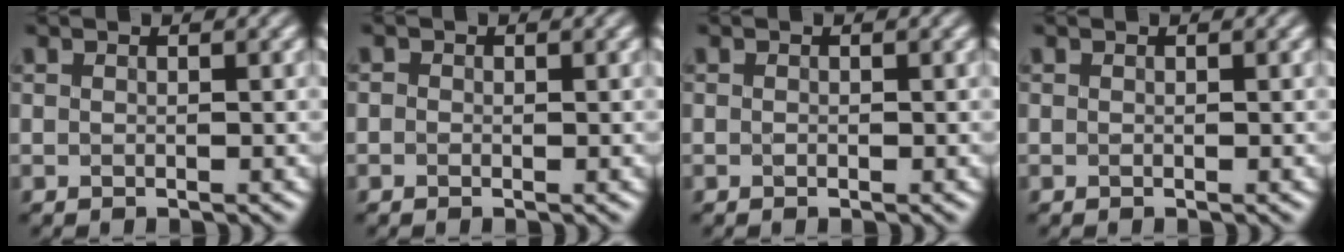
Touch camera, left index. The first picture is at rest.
{"total": 1.4, "force": [-1.1, -0.6, -0.7], "torque": [-0.015, -0.006, 0.006]}
{"total": 0.7, "force": [-0.5, -0.4, -0.2], "torque": [-0.014, -0.006, 0.004]}
{"total": 0.0}